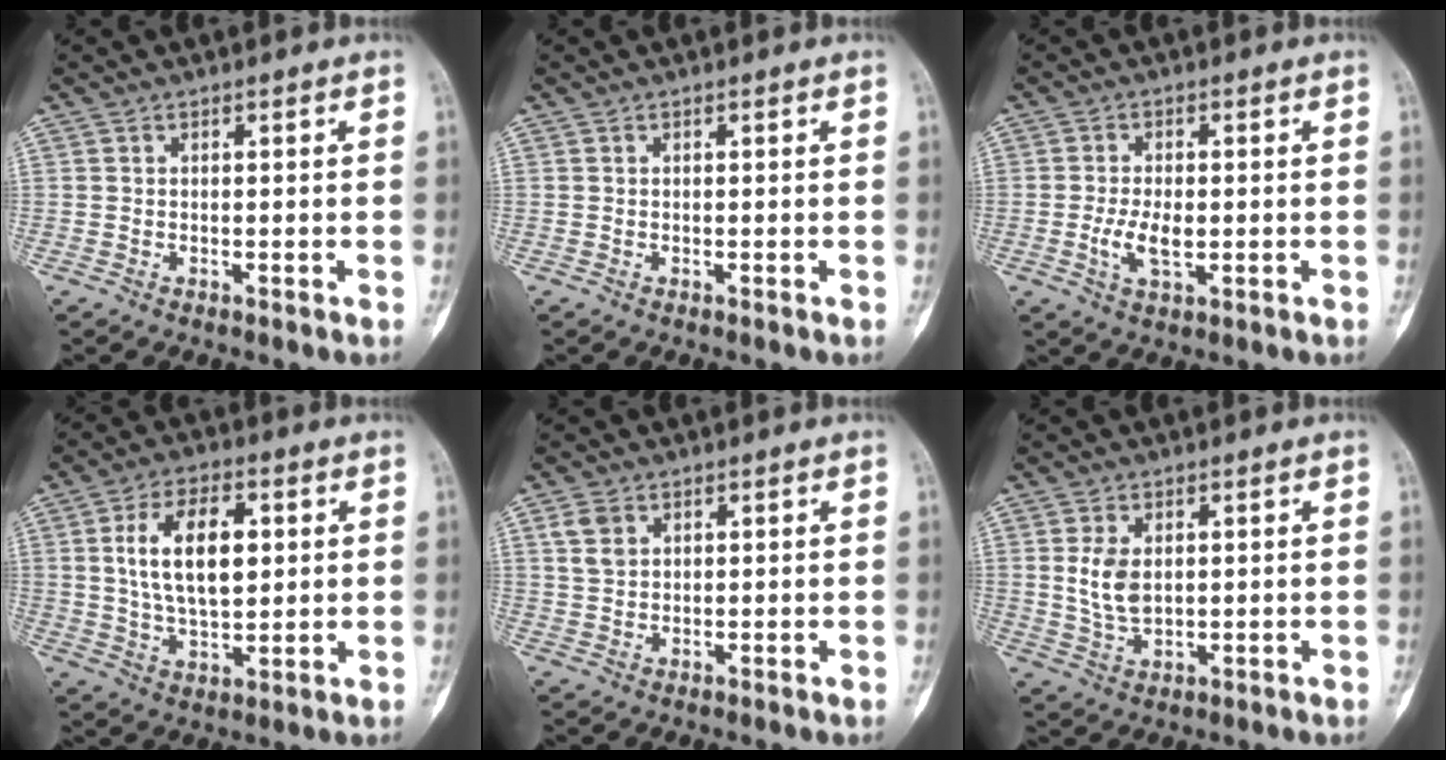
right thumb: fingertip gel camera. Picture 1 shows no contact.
{"total": 0.0}
{"total": 5.2, "force": [-0.8, 2.6, 4.4], "torque": [-0.089, -0.004, -0.013]}
{"total": 13.1, "force": [2.6, 7.1, 10.8], "torque": [-0.174, -0.005, 0.049]}
{"total": 3.7, "force": [1.6, 2.6, 2.0], "torque": [-0.036, 0.000, 0.036]}
{"total": 6.0, "force": [1.1, 3.7, 4.5], "torque": [-0.081, -0.008, 0.028]}